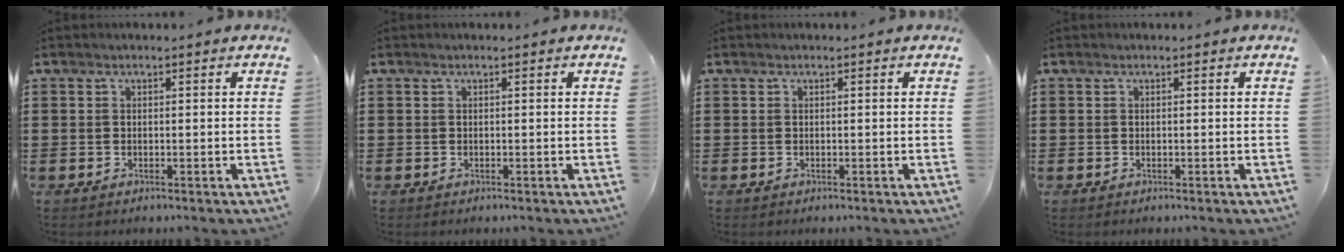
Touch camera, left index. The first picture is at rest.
{"total": 0.0}
{"total": 0.0}
{"total": 0.0}